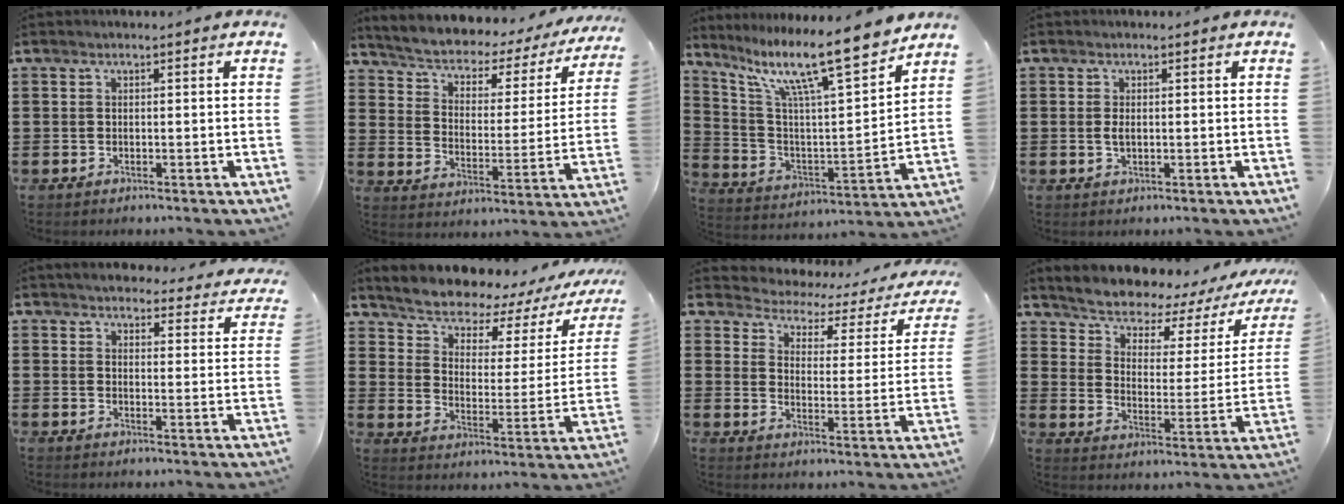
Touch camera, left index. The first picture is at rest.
{"total": 3.2, "force": [2.5, 1.3, 1.6], "torque": [-0.047, -0.027, 0.032]}
{"total": 13.4, "force": [10.1, 1.5, 8.7], "torque": [-0.178, -0.066, 0.161]}
{"total": 1.5, "force": [0.1, 0.7, 1.4], "torque": [-0.035, -0.001, -0.001]}
{"total": 3.9, "force": [3.8, 0.3, 0.5], "torque": [-0.020, -0.026, 0.064]}
{"total": 5.5, "force": [5.3, 1.1, 1.0], "torque": [-0.055, -0.050, 0.086]}
{"total": 2.4, "force": [2.1, 0.9, 0.4], "torque": [-0.028, -0.022, 0.026]}
{"total": 4.3, "force": [4.2, 0.9, 0.7], "torque": [-0.043, -0.045, 0.063]}